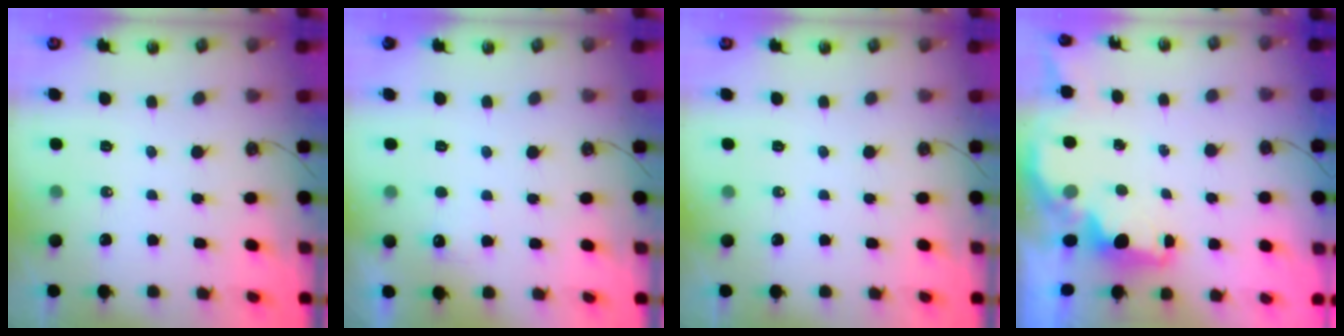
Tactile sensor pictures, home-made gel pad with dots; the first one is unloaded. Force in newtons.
{"total": 4.4, "press": 4.3, "slide": 1.1}
{"total": 0.0}
{"total": 1.8, "press": 1.7, "slide": 0.6}